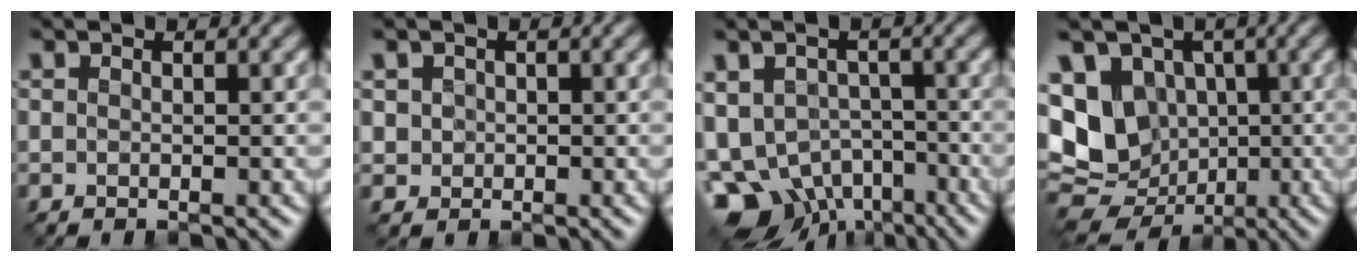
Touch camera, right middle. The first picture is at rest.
{"total": 1.3, "force": [0.0, 1.3, 0.2], "torque": [-0.005, -0.006, 0.005]}
{"total": 8.7, "force": [-4.2, 6.3, 4.4], "torque": [-0.082, -0.019, -0.073]}
{"total": 12.9, "force": [-1.9, 11.0, 6.6], "torque": [-0.126, -0.003, -0.052]}